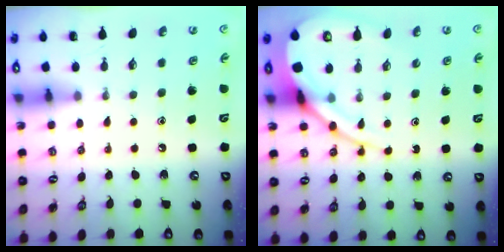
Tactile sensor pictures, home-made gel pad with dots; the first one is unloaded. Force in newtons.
{"total": 11.3, "press": 11.3, "slide": 1.2}